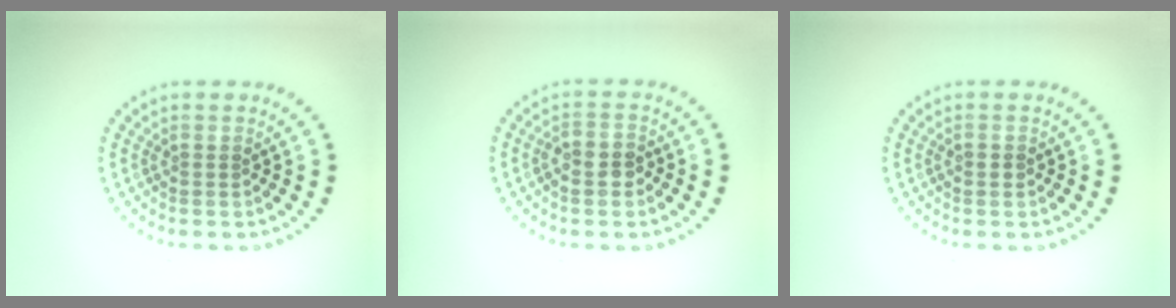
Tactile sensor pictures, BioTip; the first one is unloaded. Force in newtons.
{"total": 2.3, "press": 2.1, "slide": 0.8}
{"total": 1.0, "press": 1.0, "slide": 0.2}